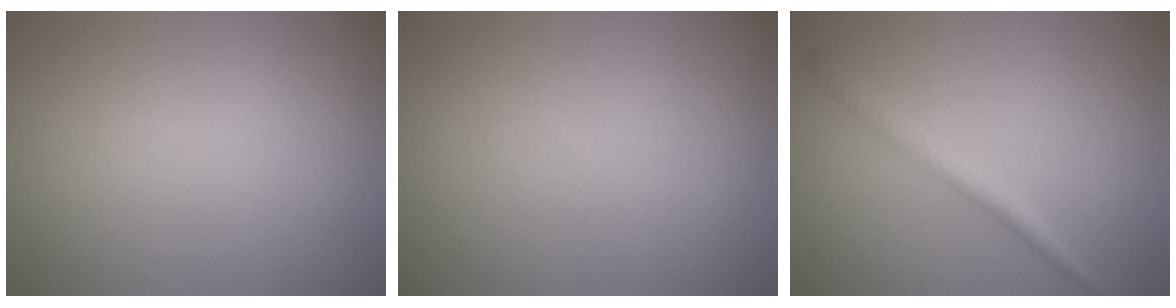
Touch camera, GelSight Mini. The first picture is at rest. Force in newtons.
{"total": 0.0}
{"total": 2.2, "press": 2.2, "slide": 0.1}